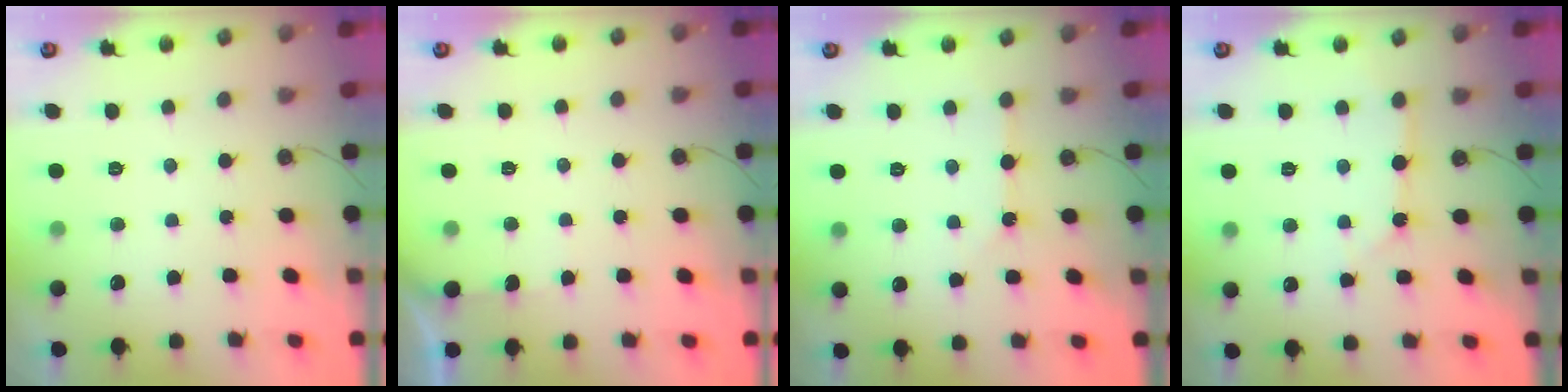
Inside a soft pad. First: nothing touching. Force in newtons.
{"total": 2.5, "press": 2.5, "slide": 0.4}
{"total": 3.3, "press": 3.3, "slide": 0.6}
{"total": 3.9, "press": 3.9, "slide": 0.3}